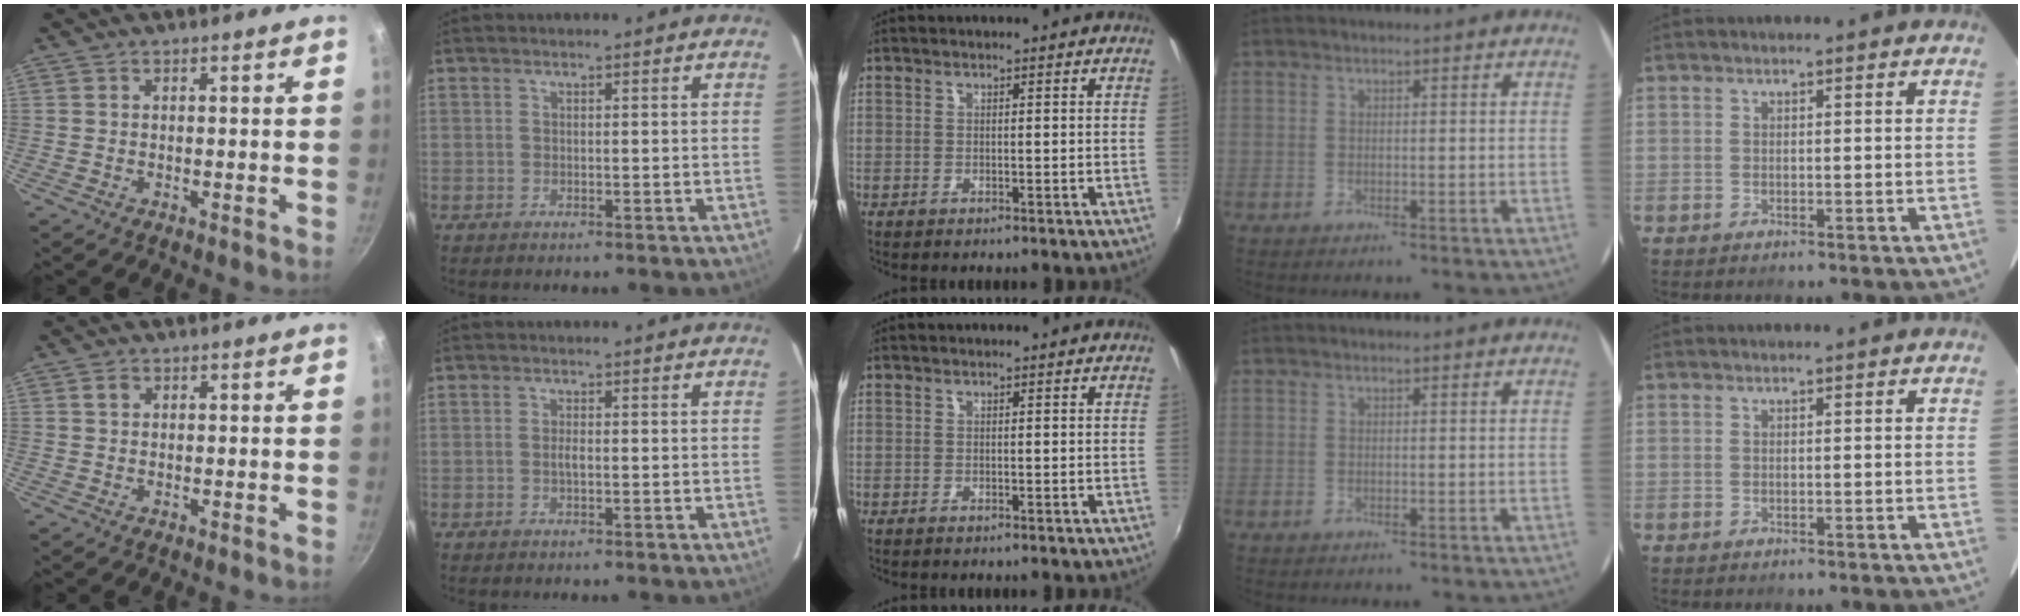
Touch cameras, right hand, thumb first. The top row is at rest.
{"thumb": {"total": 1.5, "force": [0.6, 1.1, 0.7], "torque": [-0.009, 0.003, 0.009]}, "index": {"total": 1.3, "force": [-0.2, 0.3, 1.2], "torque": [-0.025, 0.001, -0.006]}}